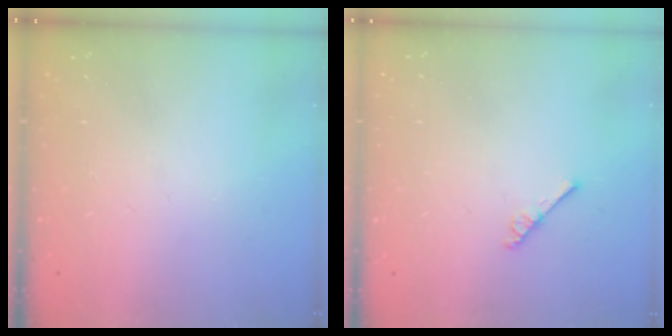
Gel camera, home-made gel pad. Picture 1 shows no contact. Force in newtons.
{"total": 2.6, "press": 2.6, "slide": 0.3}